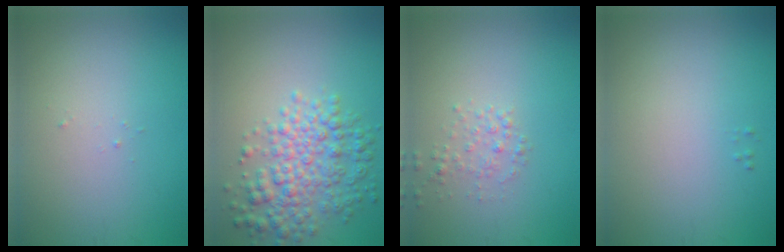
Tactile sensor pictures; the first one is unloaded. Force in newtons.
{"total": 5.5, "press": 5.5, "slide": 0.1}
{"total": 1.4, "press": 1.4, "slide": 0.0}
{"total": 0.0}